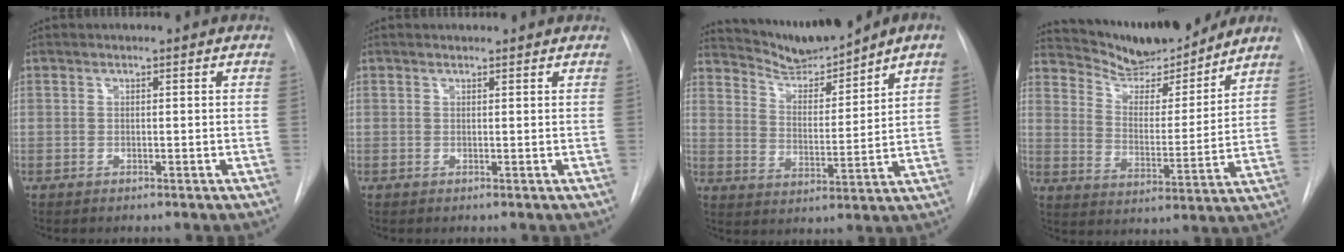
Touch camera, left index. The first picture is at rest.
{"total": 1.4, "force": [1.4, 0.2, 0.0], "torque": [-0.009, 0.010, 0.017]}
{"total": 9.0, "force": [8.6, -0.4, 2.8], "torque": [-0.052, -0.008, 0.160]}
{"total": 14.8, "force": [13.8, 2.0, 4.9], "torque": [-0.082, -0.018, 0.222]}